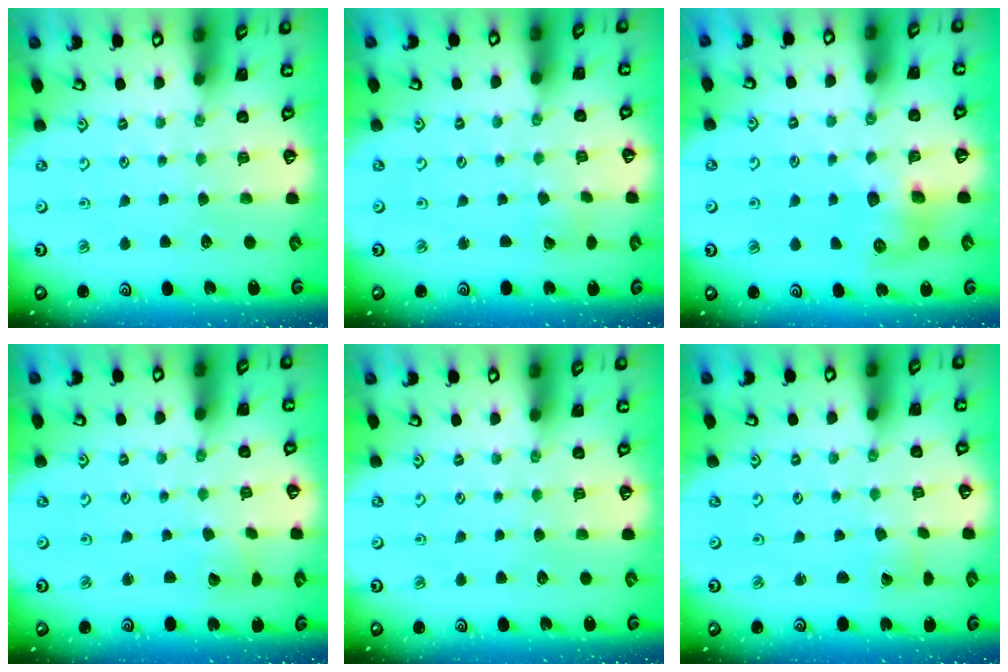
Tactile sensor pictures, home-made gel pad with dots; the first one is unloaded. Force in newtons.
{"total": 2.4, "press": 2.4, "slide": 0.2}
{"total": 7.5, "press": 7.5, "slide": 0.3}
{"total": 2.2, "press": 2.2, "slide": 0.1}
{"total": 0.0}
{"total": 0.0}